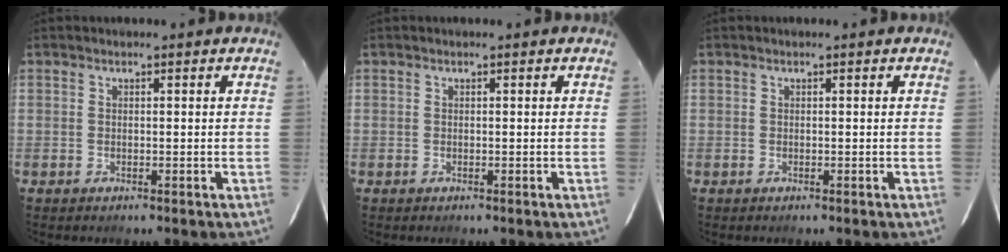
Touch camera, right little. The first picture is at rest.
{"total": 0.0}
{"total": 0.0}